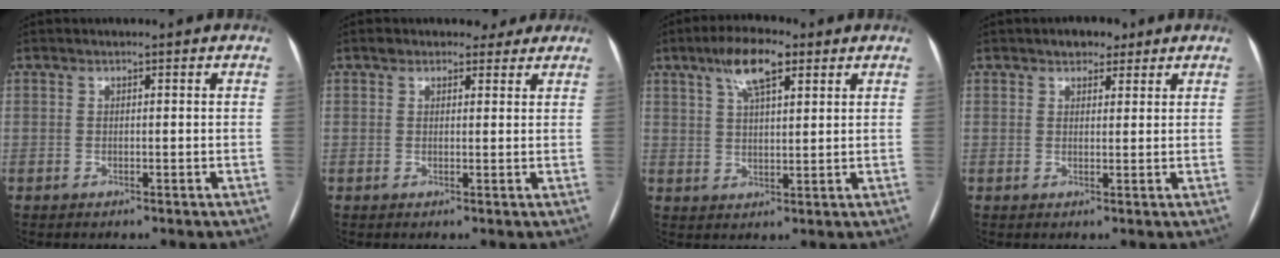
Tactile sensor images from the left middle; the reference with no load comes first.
{"total": 3.8, "force": [3.1, 2.1, 0.8], "torque": [0.001, 0.016, 0.039]}
{"total": 7.7, "force": [4.3, 2.2, 5.9], "torque": [-0.114, 0.017, 0.076]}
{"total": 3.3, "force": [2.3, 1.9, 1.4], "torque": [-0.018, 0.008, 0.033]}